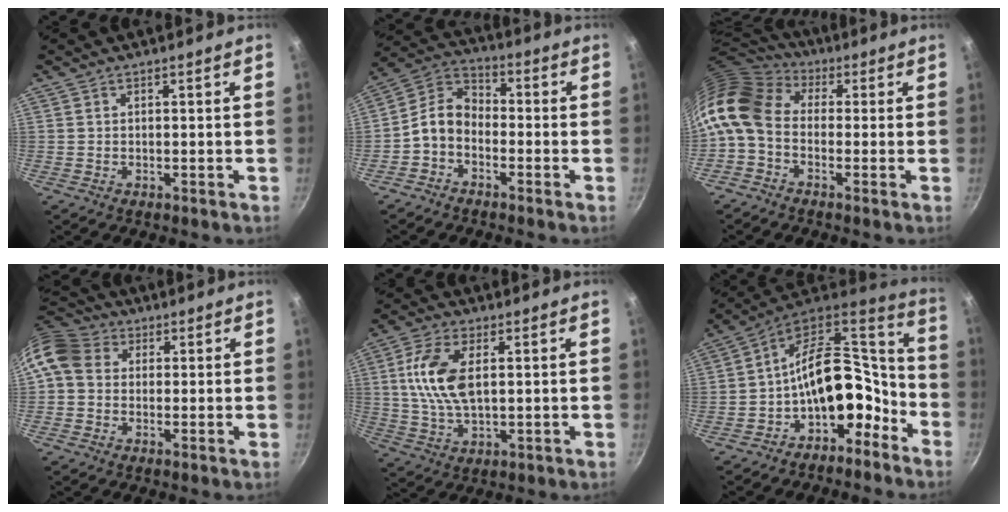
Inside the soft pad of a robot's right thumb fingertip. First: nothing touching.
{"total": 7.8, "force": [-2.7, 5.5, 4.8], "torque": [-0.081, 0.048, -0.073]}
{"total": 14.6, "force": [-0.6, 10.6, 10.1], "torque": [-0.210, 0.035, -0.037]}
{"total": 9.9, "force": [1.6, 8.3, 5.3], "torque": [-0.090, 0.019, 0.011]}
{"total": 10.8, "force": [1.9, 5.5, 9.1], "torque": [-0.177, 0.002, 0.037]}
{"total": 16.1, "force": [-5.9, 9.9, 11.2], "torque": [-0.129, 0.089, -0.099]}